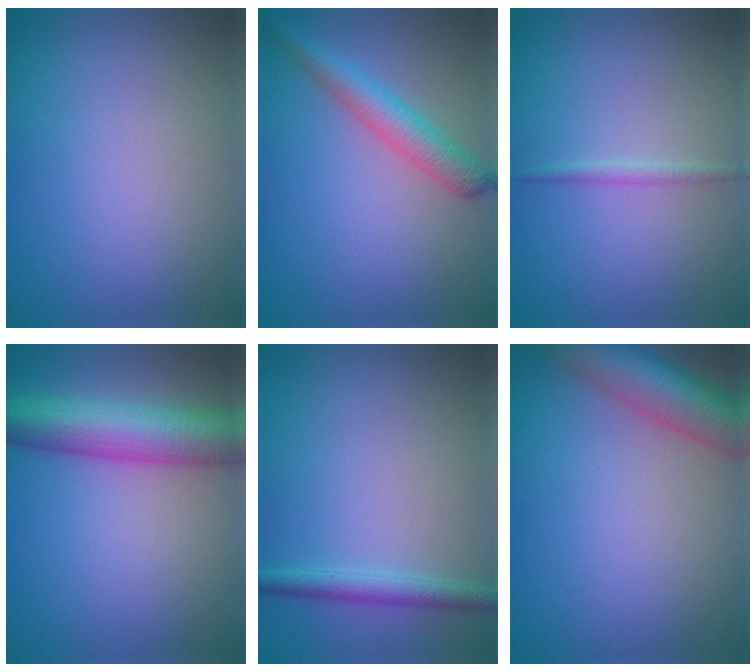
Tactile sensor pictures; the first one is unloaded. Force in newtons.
{"total": 3.5, "press": 3.5, "slide": 0.1}
{"total": 0.9, "press": 0.9, "slide": 0.0}
{"total": 8.1, "press": 8.1, "slide": 0.2}
{"total": 2.1, "press": 2.1, "slide": 0.0}
{"total": 6.9, "press": 6.9, "slide": 0.4}